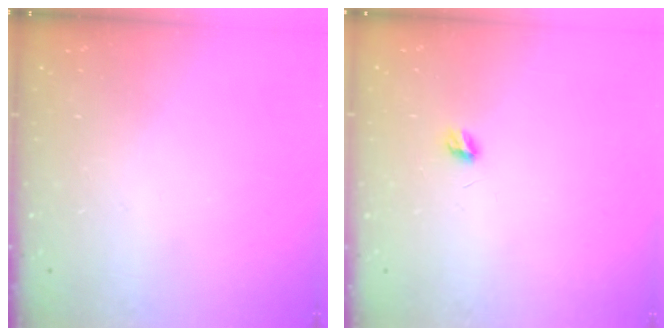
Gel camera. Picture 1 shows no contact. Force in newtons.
{"total": 3.9, "press": 3.9, "slide": 0.3}